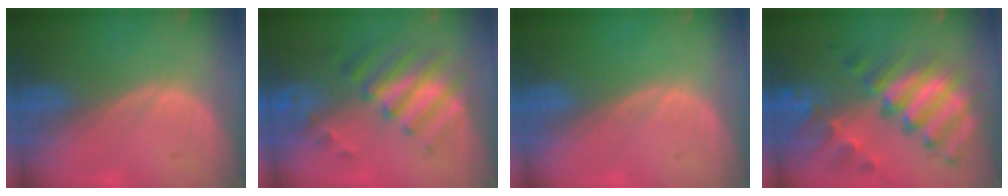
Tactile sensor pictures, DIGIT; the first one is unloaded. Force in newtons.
{"total": 7.9, "press": 7.1, "slide": 3.6}
{"total": 0.0}
{"total": 11.6, "press": 10.0, "slide": 5.9}